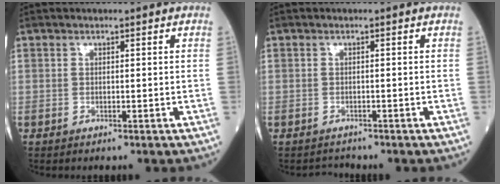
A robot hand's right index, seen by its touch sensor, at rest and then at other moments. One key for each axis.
{"total": 1.1, "fx": -1.0, "fy": 0.0, "fz": -0.4, "tx": 0.008, "ty": -0.008, "tz": -0.016}